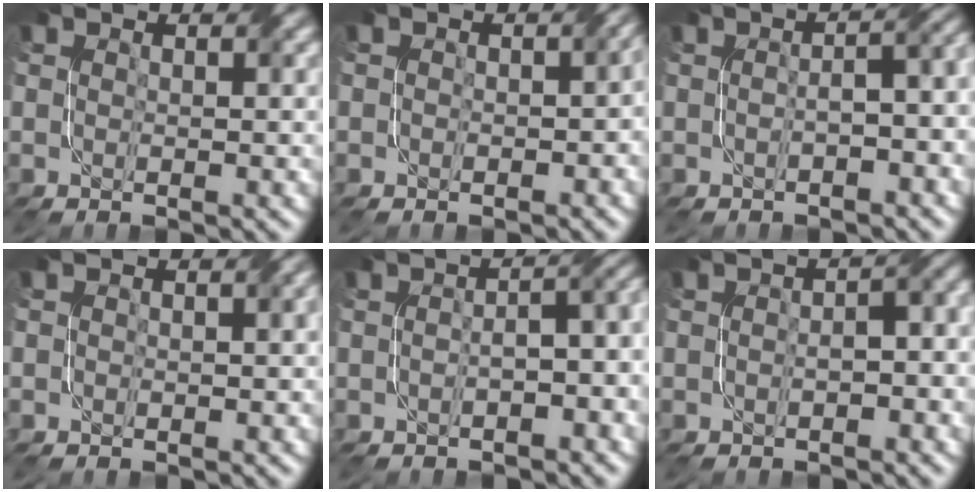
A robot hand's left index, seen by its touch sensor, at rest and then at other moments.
{"total": 3.0, "force": [0.0, 2.1, 2.1], "torque": [-0.013, -0.005, 0.000]}
{"total": 5.0, "force": [-0.7, 2.0, 4.5], "torque": [-0.043, 0.012, -0.010]}
{"total": 1.1, "force": [0.2, 0.5, 0.9], "torque": [-0.014, 0.003, 0.002]}
{"total": 5.3, "force": [-0.7, 2.2, 4.8], "torque": [-0.044, 0.012, -0.010]}
{"total": 4.1, "force": [-0.4, 1.6, 3.8], "torque": [-0.042, 0.012, -0.008]}